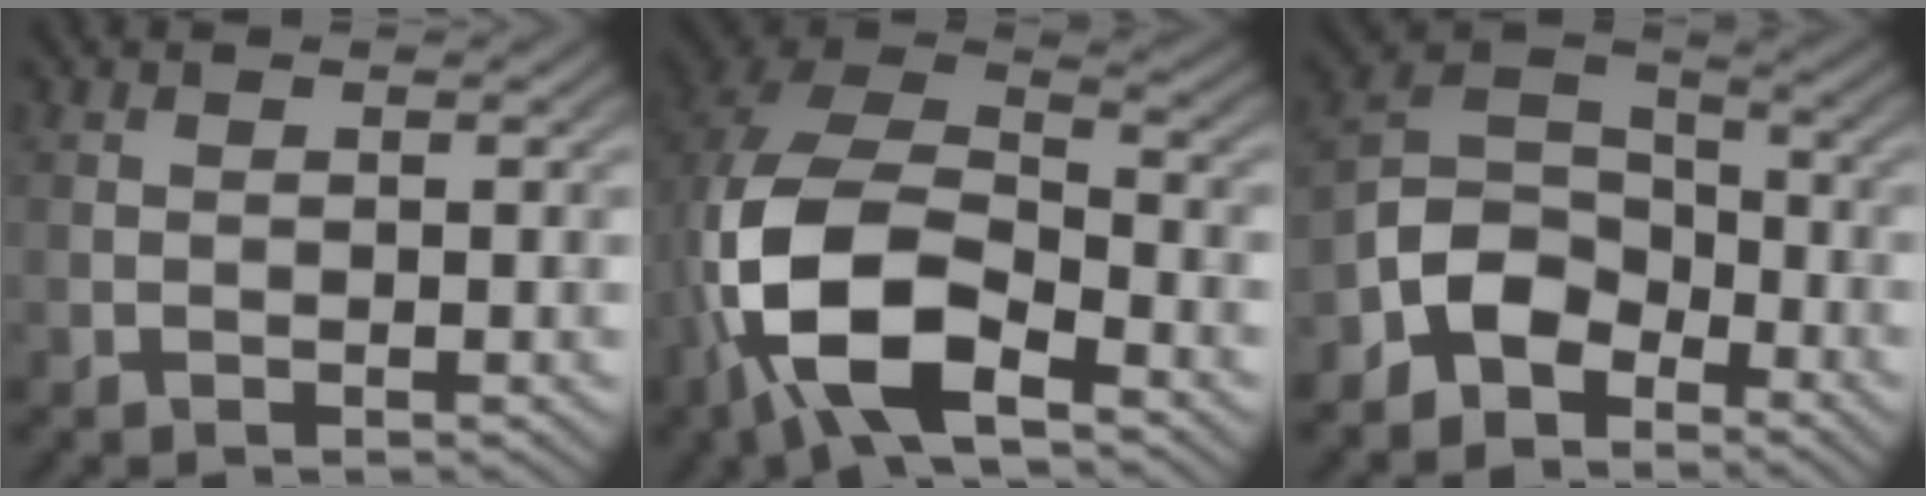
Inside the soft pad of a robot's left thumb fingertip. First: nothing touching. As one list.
[{"total": 13.9, "force": [-5.7, 7.2, 10.5], "torque": [-0.232, -0.015, -0.112]}, {"total": 7.5, "force": [-4.6, 4.7, 3.5], "torque": [-0.062, 0.007, -0.113]}]